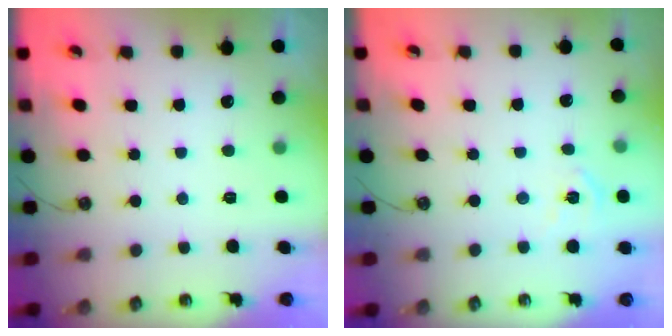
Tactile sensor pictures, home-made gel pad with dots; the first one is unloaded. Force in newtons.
{"total": 5.1, "press": 5.0, "slide": 0.7}